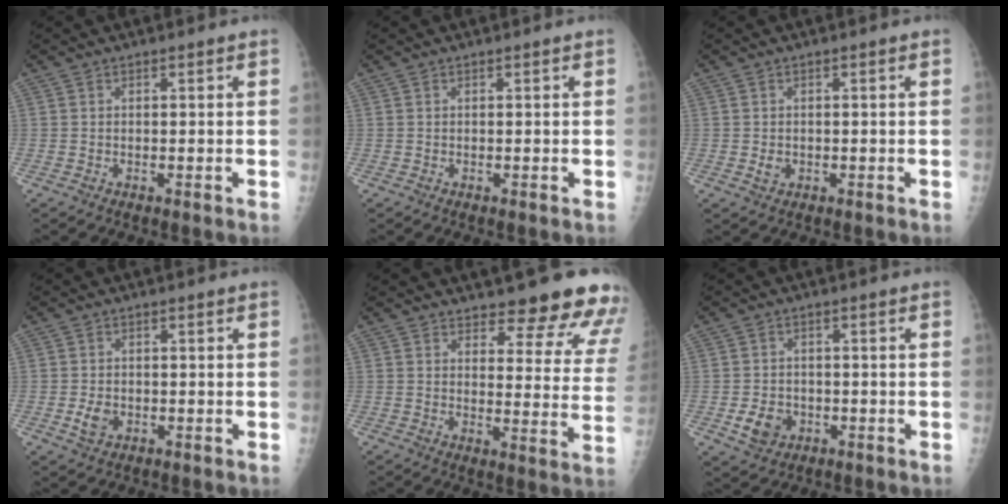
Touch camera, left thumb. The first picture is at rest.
{"total": 0.0}
{"total": 1.6, "force": [-0.4, 1.3, 0.8], "torque": [-0.008, 0.001, -0.002]}
{"total": 3.0, "force": [-0.9, 2.2, 1.9], "torque": [-0.029, 0.001, -0.012]}
{"total": 17.0, "force": [14.6, 5.0, 6.9], "torque": [-0.034, -0.105, 0.161]}
{"total": 5.2, "force": [-1.8, 4.2, 2.5], "torque": [-0.030, 0.005, -0.022]}